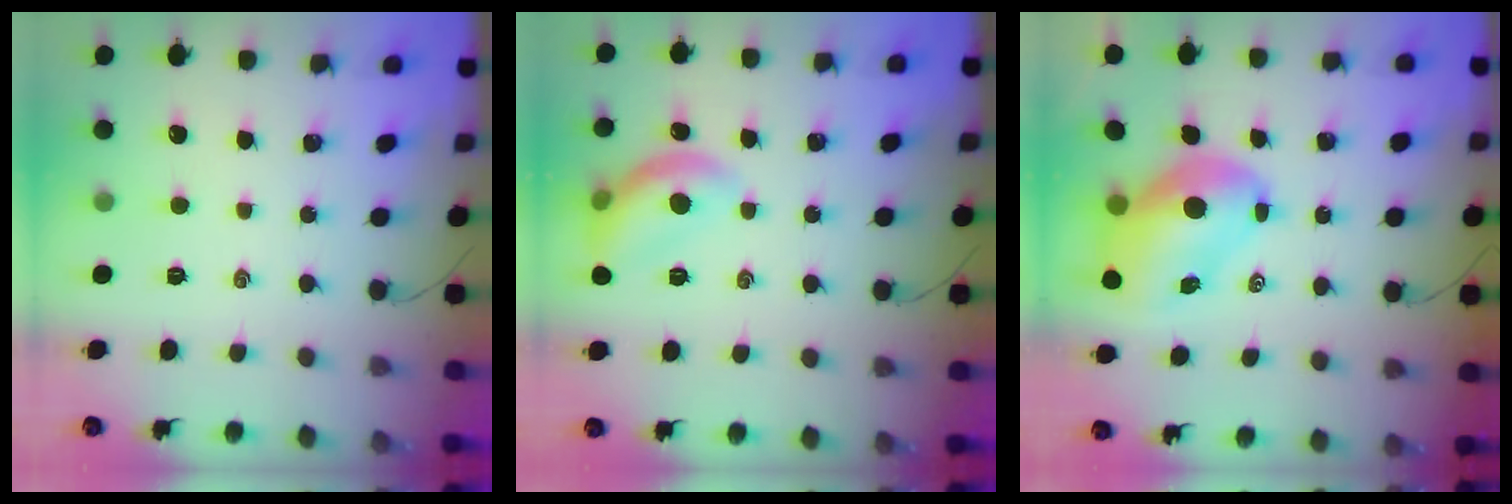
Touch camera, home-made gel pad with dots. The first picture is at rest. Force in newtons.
{"total": 12.7, "press": 12.7, "slide": 0.8}
{"total": 11.1, "press": 10.6, "slide": 3.5}